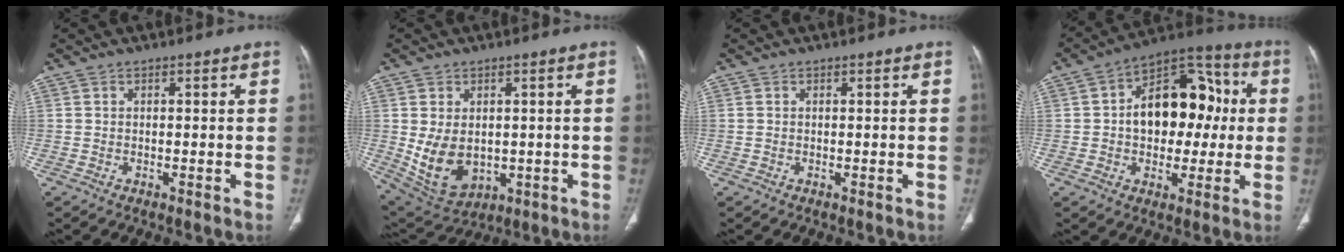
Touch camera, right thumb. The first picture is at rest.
{"total": 10.8, "force": [-0.6, 7.6, 7.7], "torque": [-0.119, -0.010, 0.021]}
{"total": 0.0}
{"total": 17.7, "force": [1.1, 11.7, 13.2], "torque": [-0.141, 0.038, 0.013]}